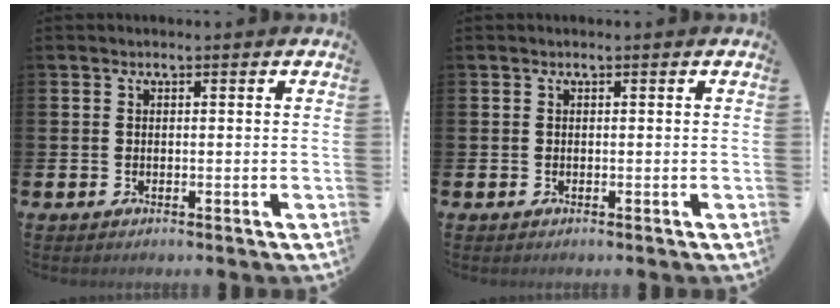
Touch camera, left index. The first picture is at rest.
{"total": 0.0}